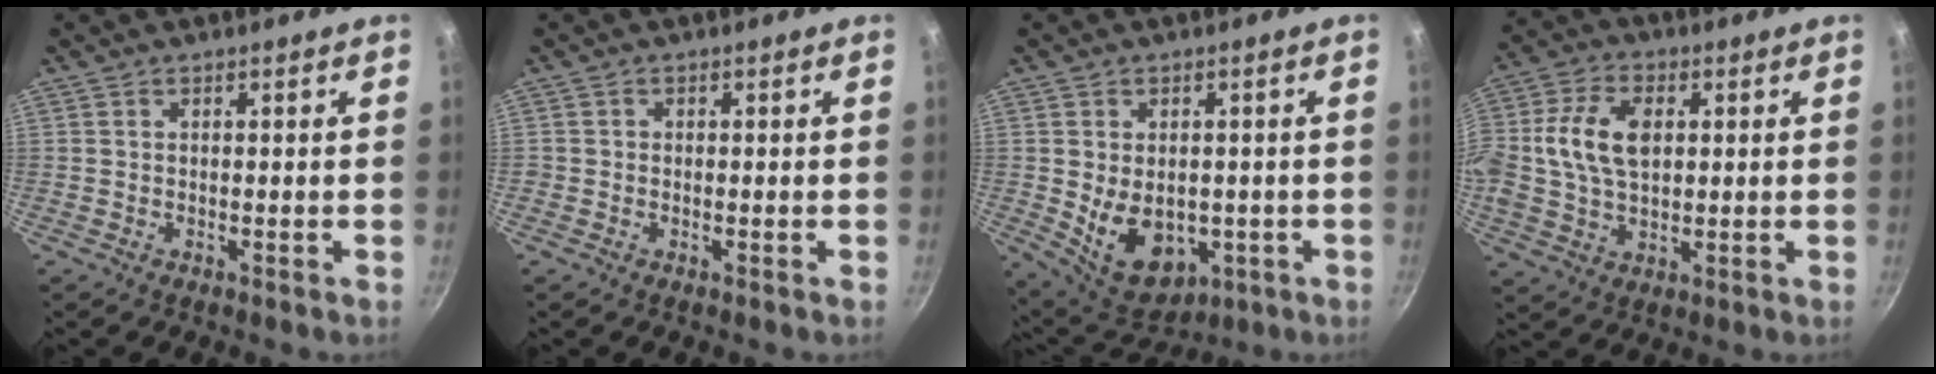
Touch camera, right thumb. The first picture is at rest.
{"total": 0.7, "force": [-0.2, 0.6, 0.1], "torque": [0.001, 0.001, -0.006]}
{"total": 11.4, "force": [-1.4, 8.0, 8.0], "torque": [-0.100, -0.012, 0.007]}
{"total": 12.2, "force": [1.8, 7.9, 9.2], "torque": [-0.168, 0.015, 0.023]}